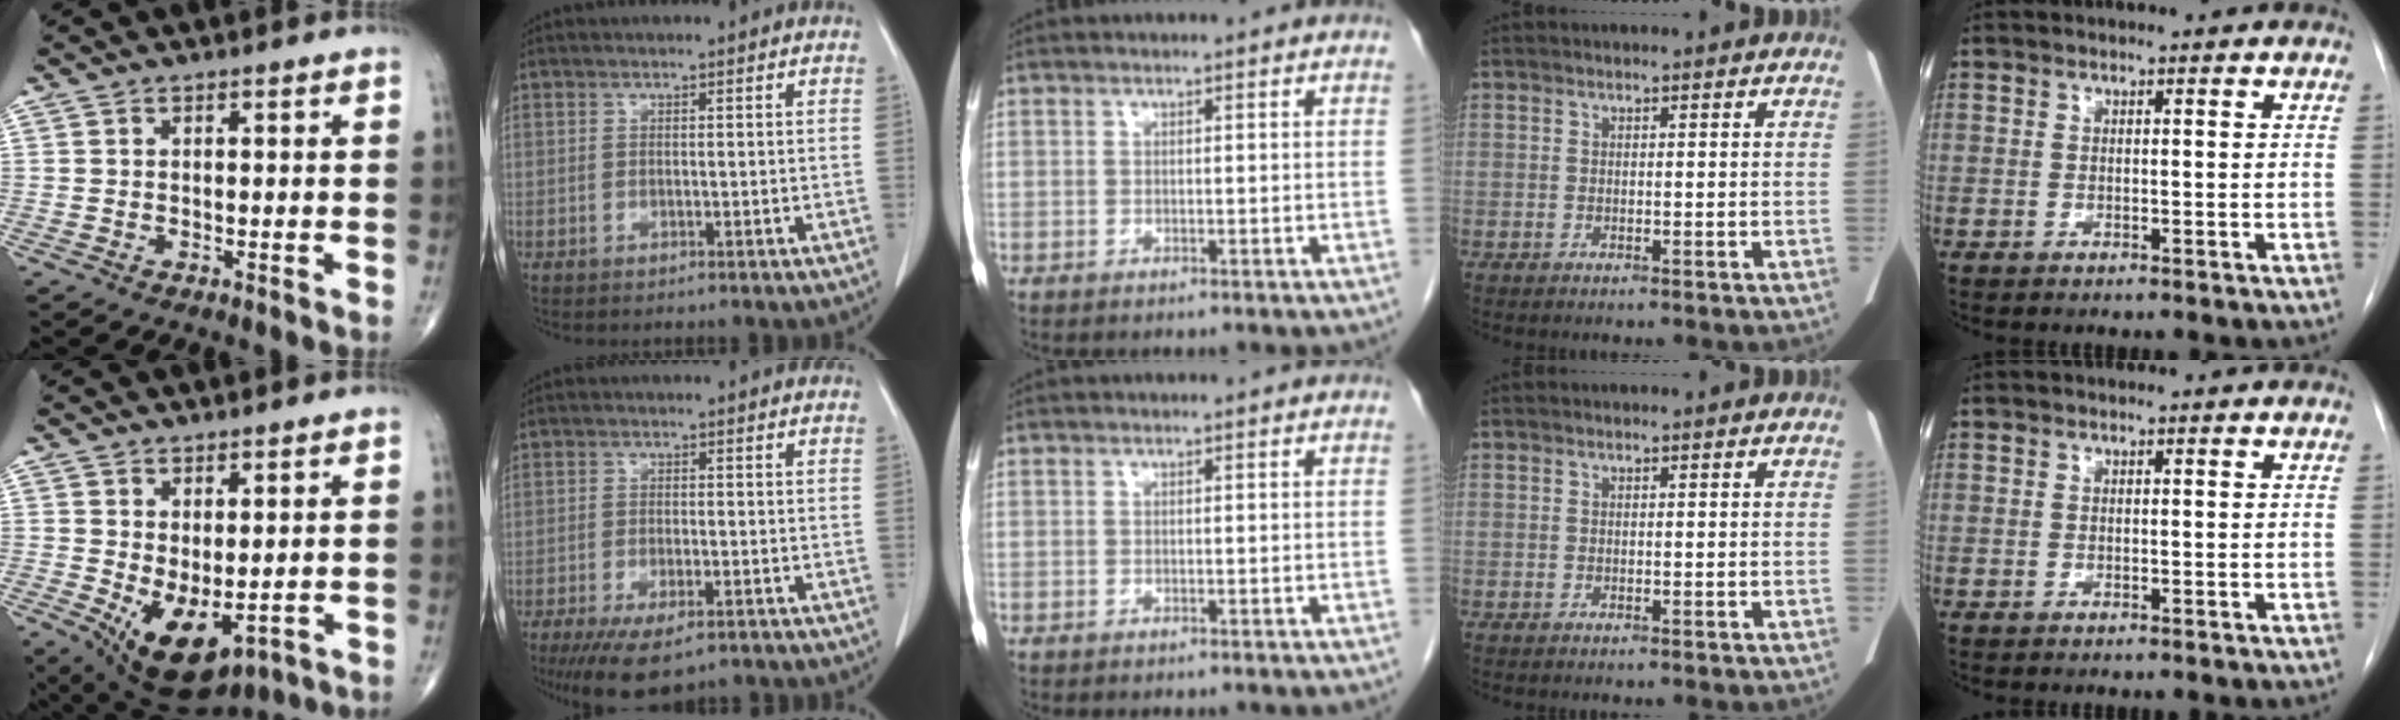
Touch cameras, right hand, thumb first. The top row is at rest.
{"thumb": {"total": 9.6, "force": [-1.6, 4.9, 8.1], "torque": [-0.126, -0.011, 0.000]}, "index": {"total": 8.7, "force": [-6.0, 2.8, 5.6], "torque": [-0.088, -0.015, -0.092]}}